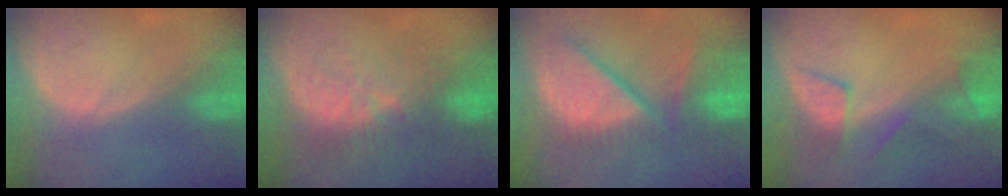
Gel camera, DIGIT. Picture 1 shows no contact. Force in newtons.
{"total": 9.1, "press": 8.6, "slide": 2.8}
{"total": 12.7, "press": 10.8, "slide": 6.7}
{"total": 5.5, "press": 5.4, "slide": 1.1}